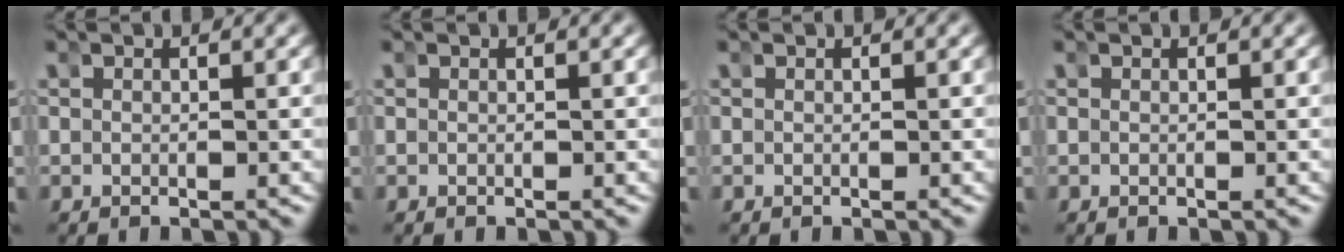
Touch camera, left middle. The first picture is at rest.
{"total": 0.0}
{"total": 0.0}
{"total": 0.0}